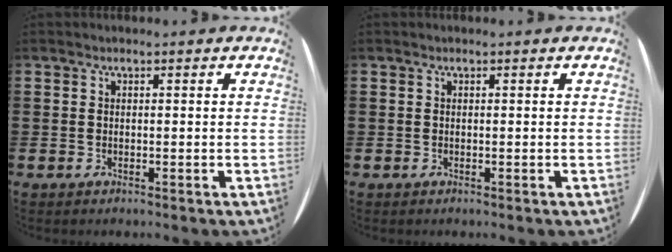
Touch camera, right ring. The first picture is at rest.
{"total": 0.0}